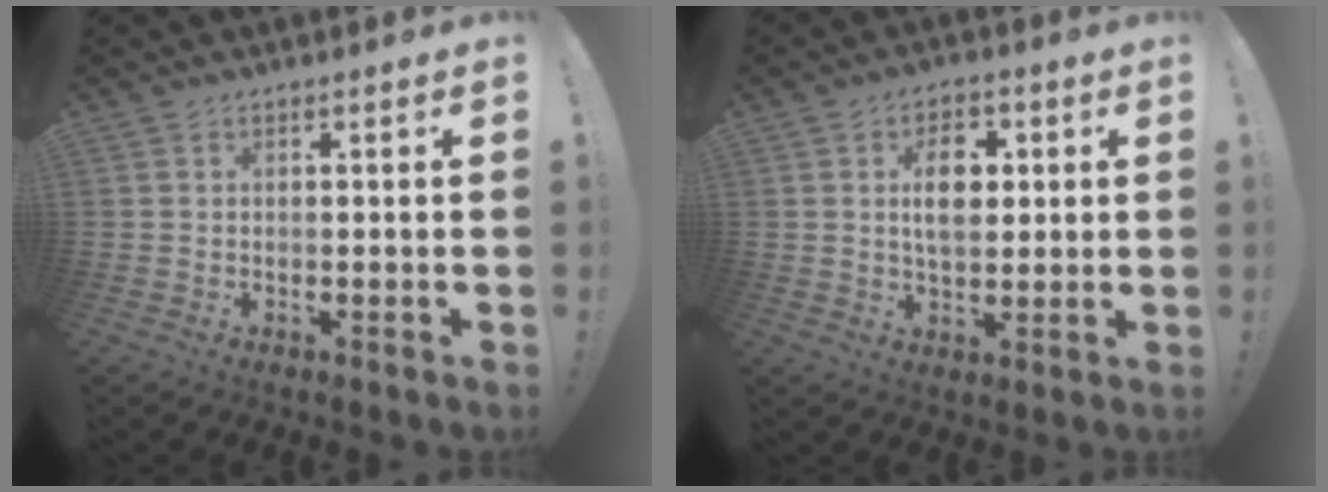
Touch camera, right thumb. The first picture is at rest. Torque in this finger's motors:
{"motor_torque": [-0.10, 0.54, 0.35, 0.62, 0.29]}